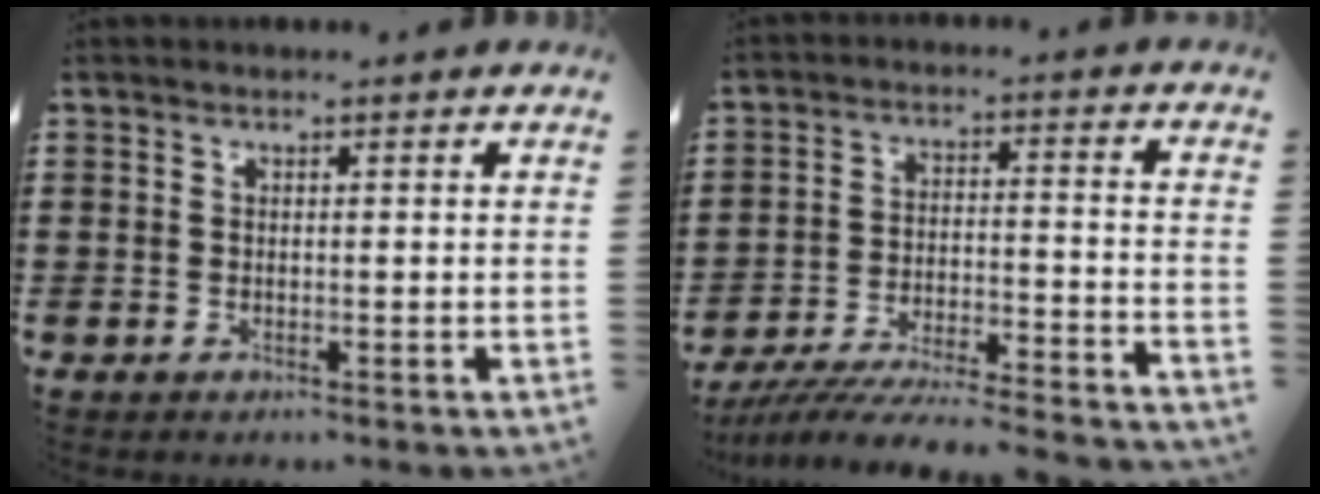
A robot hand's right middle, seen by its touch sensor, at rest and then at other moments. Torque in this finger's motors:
{"motor_torque": [0.28, -0.20, 0.63, 0.21]}